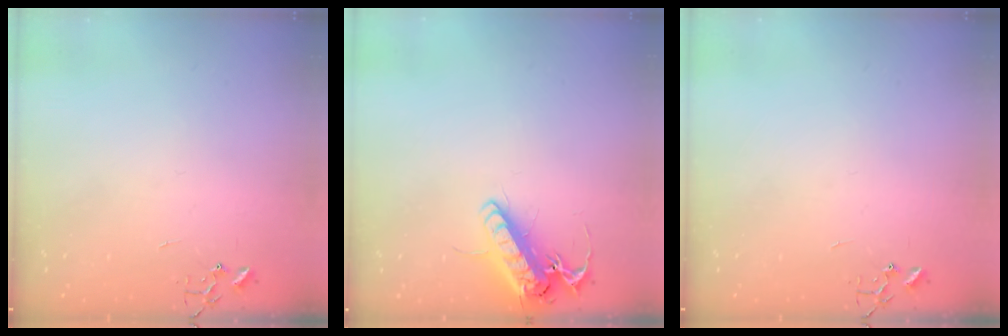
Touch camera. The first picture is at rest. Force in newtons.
{"total": 14.6, "press": 14.4, "slide": 2.6}
{"total": 0.0}